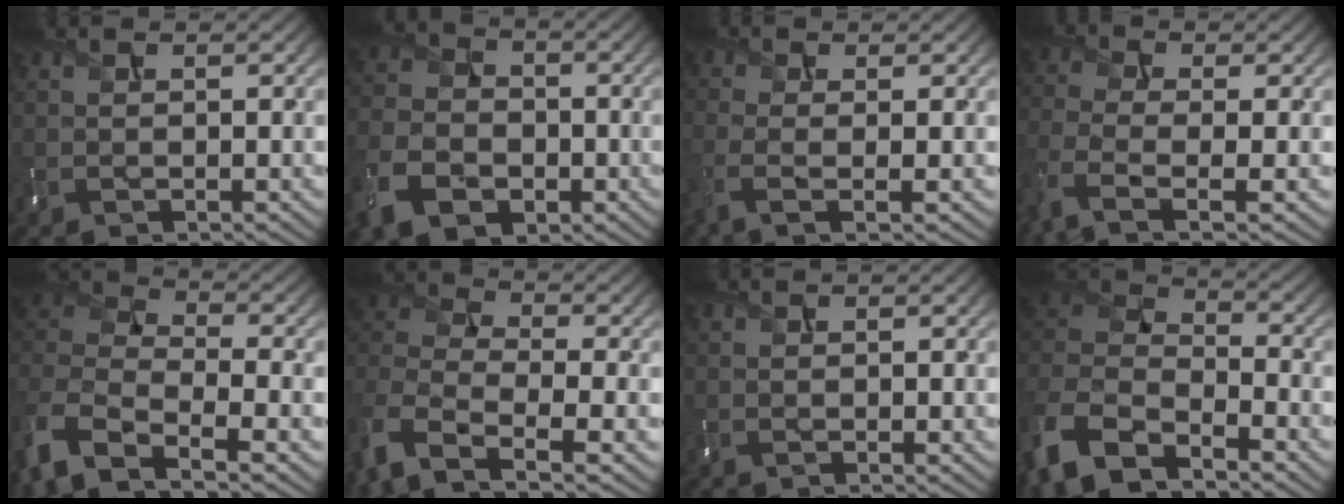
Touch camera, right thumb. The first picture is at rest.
{"total": 10.5, "force": [-5.1, 7.3, 5.5], "torque": [-0.147, -0.041, -0.105]}
{"total": 3.9, "force": [-1.6, 1.3, 3.3], "torque": [-0.087, -0.010, -0.038]}
{"total": 7.4, "force": [-4.0, 3.1, 5.4], "torque": [-0.131, -0.019, -0.088]}
{"total": 11.9, "force": [-6.6, 5.7, 8.1], "torque": [-0.208, -0.016, -0.131]}
{"total": 10.5, "force": [-5.8, 5.1, 7.0], "torque": [-0.188, -0.017, -0.122]}
{"total": 0.0}
{"total": 12.4, "force": [-7.8, 5.9, 7.6], "torque": [-0.185, -0.021, -0.150]}